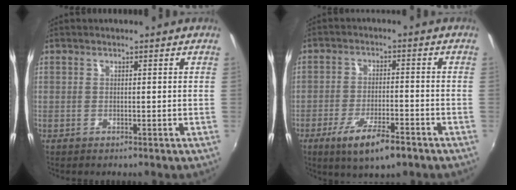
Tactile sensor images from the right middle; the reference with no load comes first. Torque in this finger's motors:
{"motor_torque": [1.19, -0.95, 0.27, 0.10]}